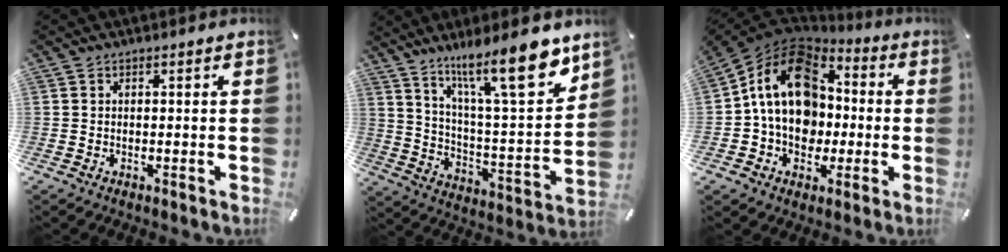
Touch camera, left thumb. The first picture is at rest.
{"total": 18.5, "force": [13.9, 3.8, 11.7], "torque": [-0.190, -0.098, 0.224]}
{"total": 18.0, "force": [0.5, 14.3, 10.8], "torque": [-0.202, 0.010, 0.013]}